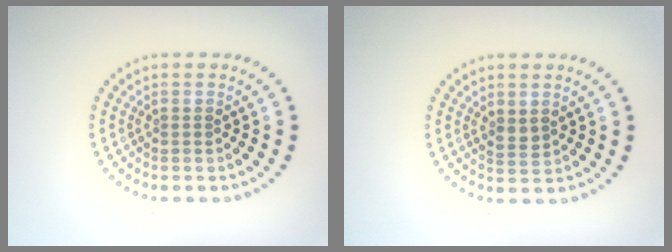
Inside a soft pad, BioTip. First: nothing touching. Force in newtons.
{"total": 1.2, "press": 1.1, "slide": 0.4}